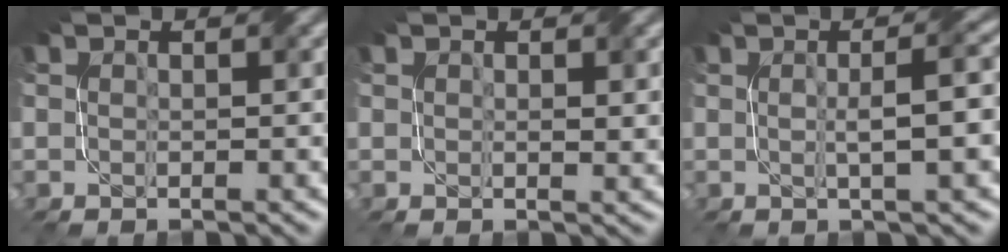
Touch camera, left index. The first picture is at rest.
{"total": 1.4, "force": [0.5, 0.5, 1.2], "torque": [-0.017, -0.004, 0.014]}
{"total": 4.3, "force": [0.1, 0.9, 4.2], "torque": [-0.062, 0.011, 0.002]}